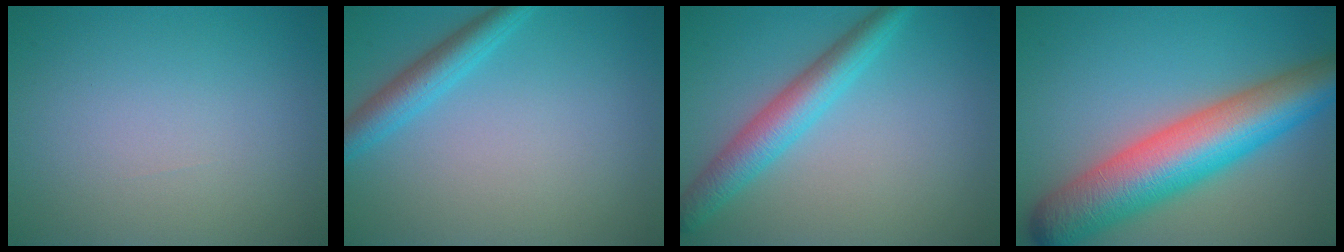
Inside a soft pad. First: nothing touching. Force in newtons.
{"total": 3.1, "press": 3.1, "slide": 0.2}
{"total": 4.4, "press": 4.3, "slide": 0.1}
{"total": 10.9, "press": 10.9, "slide": 0.4}